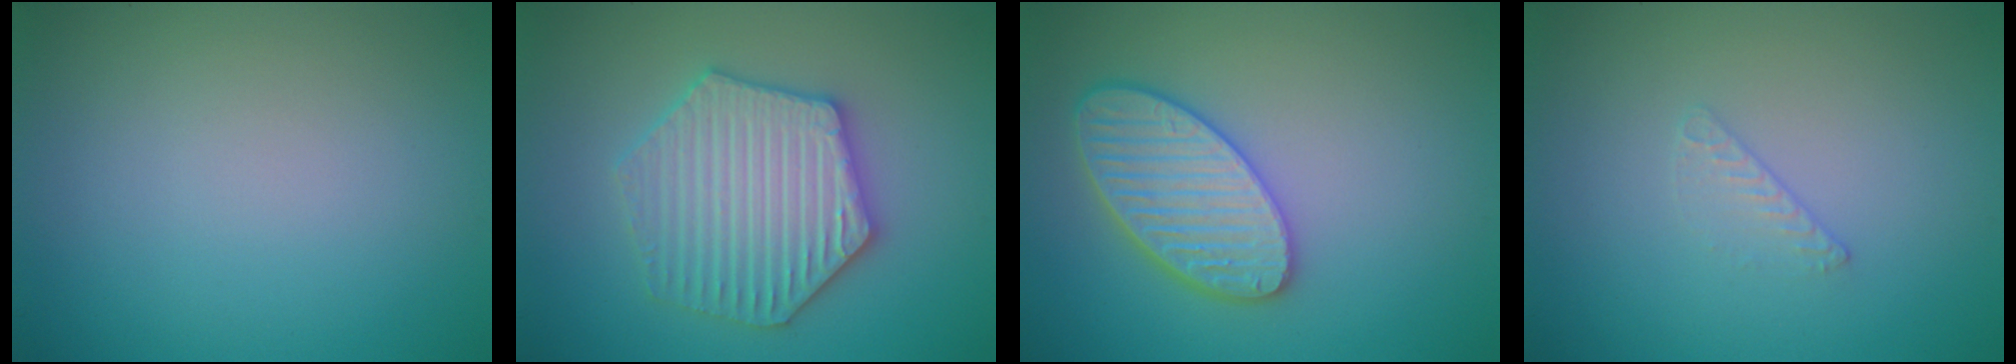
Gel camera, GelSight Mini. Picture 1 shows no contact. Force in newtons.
{"total": 6.2, "press": 6.1, "slide": 1.1}
{"total": 5.1, "press": 4.7, "slide": 2.0}
{"total": 0.6, "press": 0.3, "slide": 0.5}